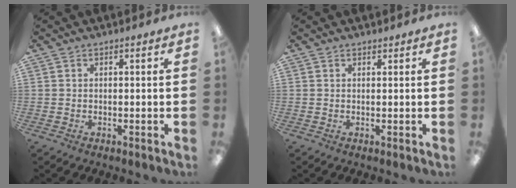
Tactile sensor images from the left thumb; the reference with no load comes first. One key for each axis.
{"total": 0.6, "fx": 0.5, "fy": 0.2, "fz": 0.0, "tx": 0.007, "ty": -0.004, "tz": 0.009}